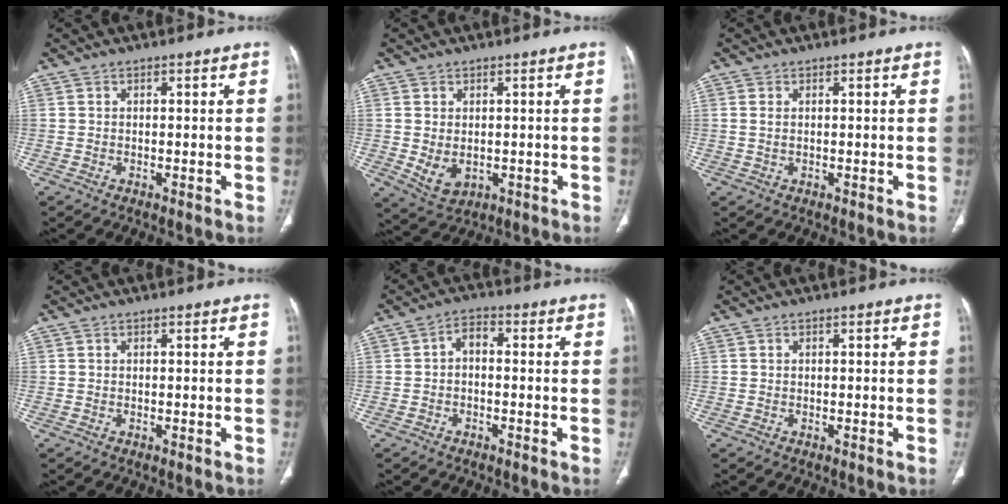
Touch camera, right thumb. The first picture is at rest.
{"total": 5.0, "force": [-0.3, 3.5, 3.5], "torque": [-0.060, -0.010, 0.014]}
{"total": 1.2, "force": [0.3, 0.5, 1.0], "torque": [-0.030, 0.004, 0.012]}
{"total": 0.0}
{"total": 3.3, "force": [-0.4, 2.0, 2.7], "torque": [-0.039, 0.017, -0.017]}
{"total": 0.0}